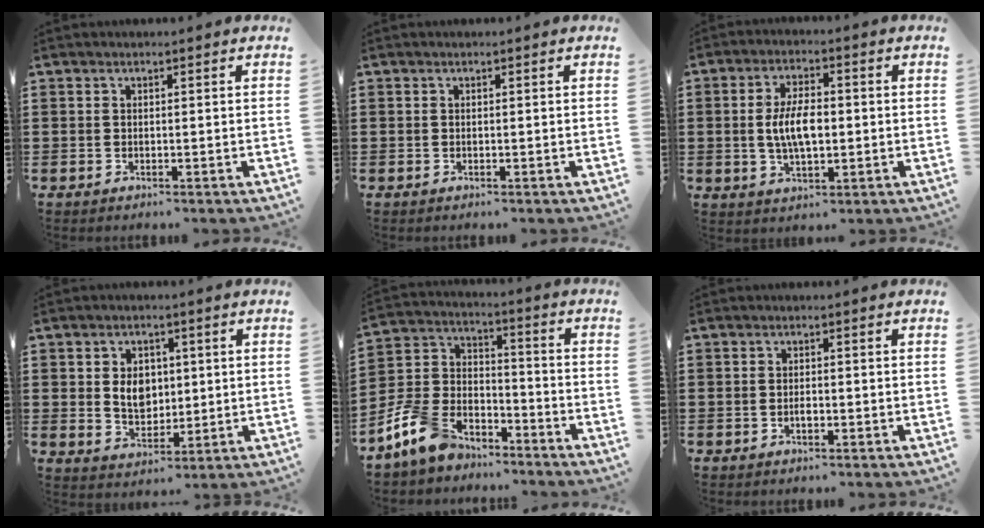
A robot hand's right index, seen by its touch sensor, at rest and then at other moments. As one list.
[{"total": 0.0}, {"total": 6.5, "force": [-0.2, 2.8, 5.8], "torque": [-0.115, -0.002, -0.010]}, {"total": 5.5, "force": [0.7, 4.2, 3.5], "torque": [-0.063, 0.008, 0.007]}, {"total": 9.0, "force": [-6.8, 4.9, 3.4], "torque": [-0.106, 0.017, -0.138]}, {"total": 1.1, "force": [-0.4, 0.6, 0.8], "torque": [-0.017, -0.003, -0.006]}]